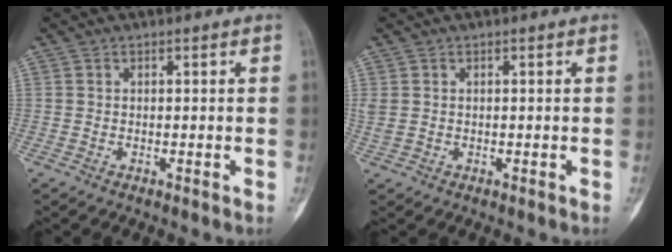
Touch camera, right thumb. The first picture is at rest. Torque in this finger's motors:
{"motor_torque": [0.01, 0.06, 0.32, 0.06, 0.03]}